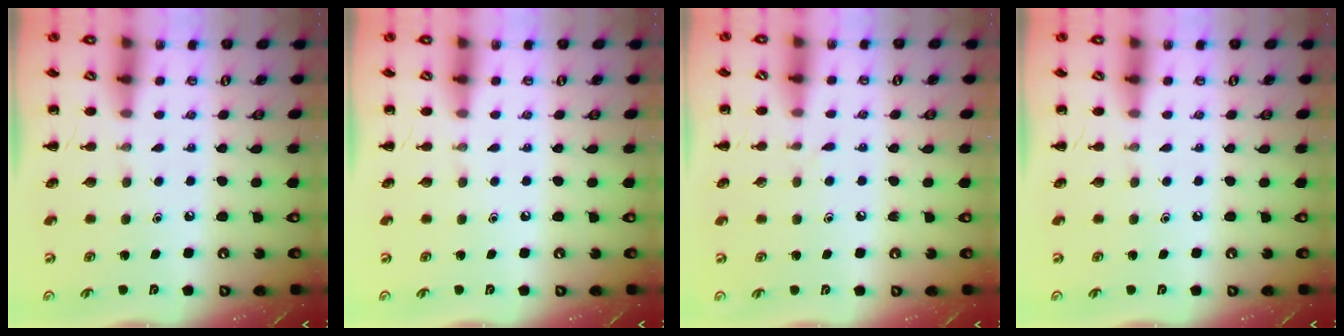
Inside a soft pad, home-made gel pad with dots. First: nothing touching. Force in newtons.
{"total": 0.0}
{"total": 3.0, "press": 2.6, "slide": 1.5}
{"total": 0.0}